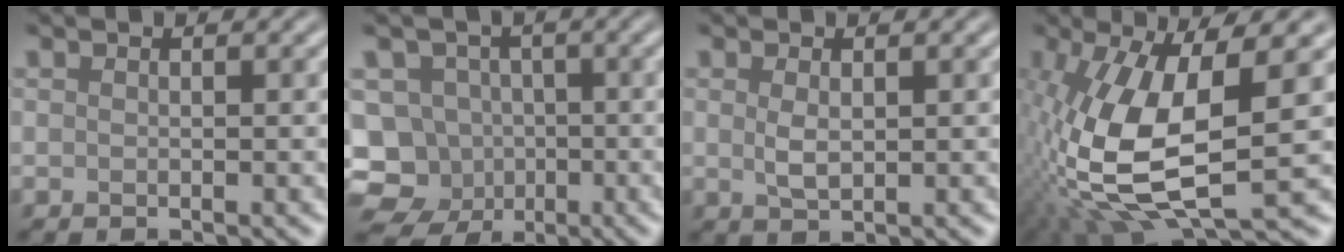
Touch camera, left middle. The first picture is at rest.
{"total": 10.2, "force": [-4.5, 8.8, 2.4], "torque": [-0.034, 0.000, -0.093]}
{"total": 1.7, "force": [0.2, 0.8, 1.4], "torque": [-0.038, -0.003, 0.009]}
{"total": 11.7, "force": [-1.2, 4.6, 10.7], "torque": [-0.245, -0.011, -0.018]}